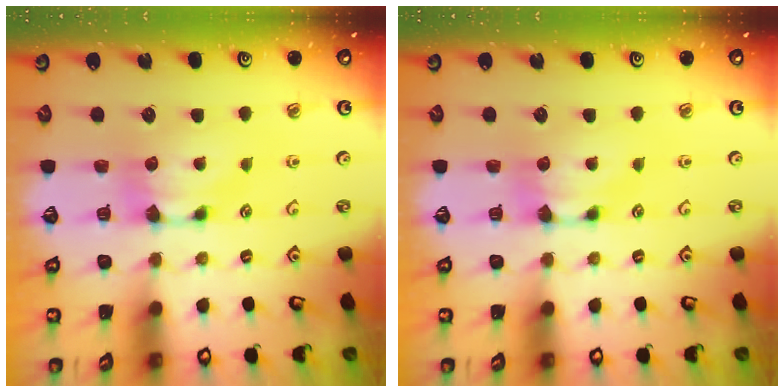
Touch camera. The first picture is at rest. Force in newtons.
{"total": 0.0}